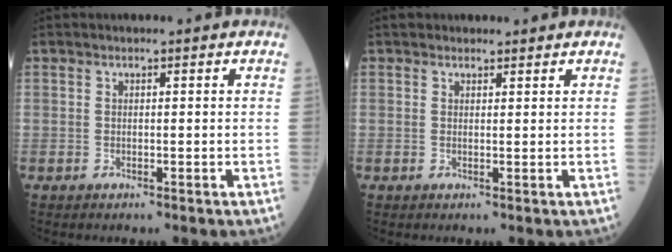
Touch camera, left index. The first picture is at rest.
{"total": 1.5, "force": [1.4, 0.7, 0.0], "torque": [0.011, 0.010, 0.018]}